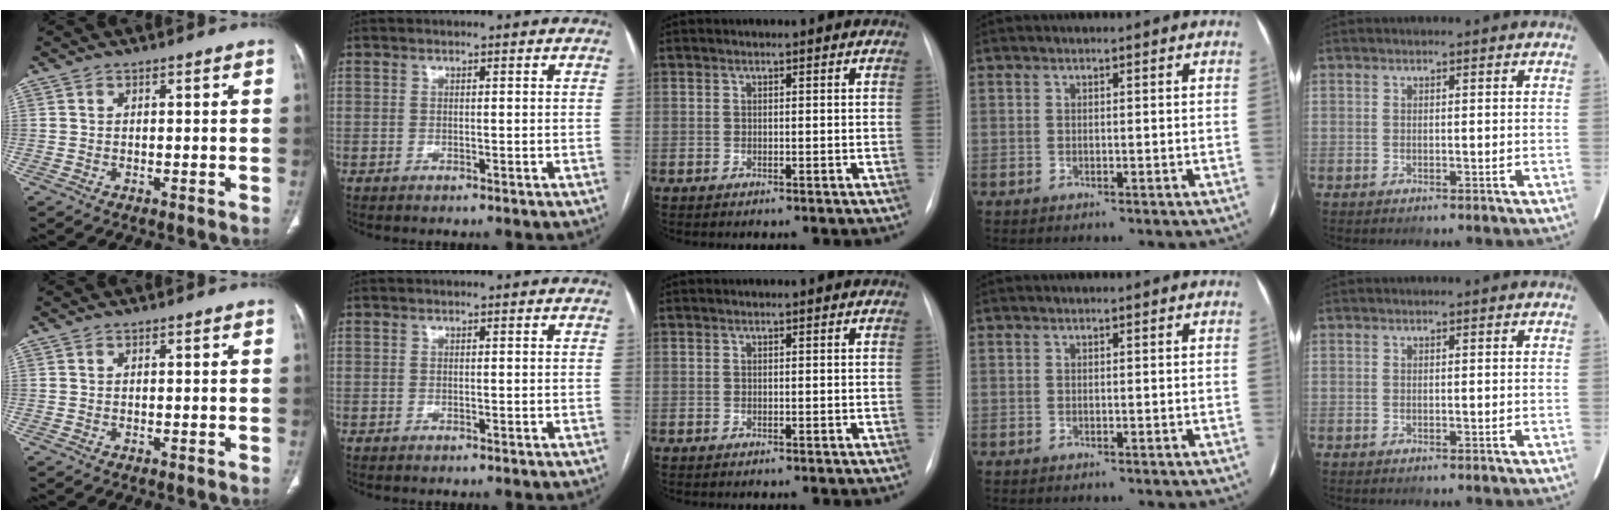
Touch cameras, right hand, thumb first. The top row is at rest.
{}